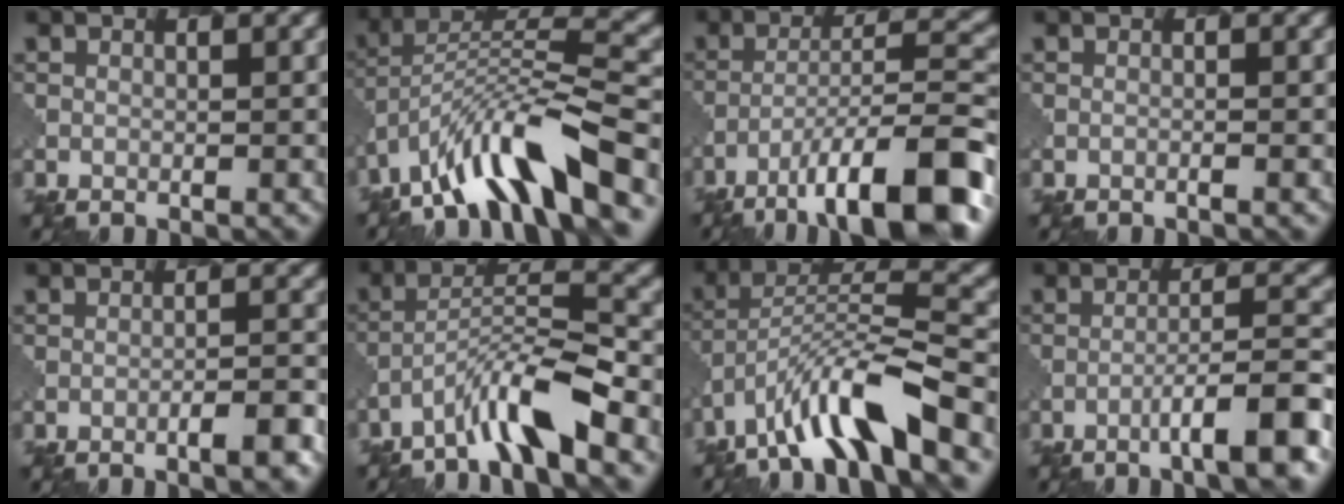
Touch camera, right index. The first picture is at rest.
{"total": 10.8, "force": [-6.7, 2.4, 8.1], "torque": [-0.131, 0.018, -0.120]}
{"total": 11.6, "force": [-7.5, 3.0, 8.4], "torque": [-0.133, 0.010, -0.125]}
{"total": 0.0}
{"total": 2.9, "force": [-1.6, 0.5, 2.4], "torque": [-0.028, 0.007, -0.030]}
{"total": 6.9, "force": [-4.8, 1.0, 4.9], "torque": [-0.086, 0.010, -0.089]}
{"total": 10.1, "force": [-6.4, 2.2, 7.5], "torque": [-0.127, 0.014, -0.117]}
{"total": 6.9, "force": [-3.9, 0.9, 5.6], "torque": [-0.075, 0.015, -0.063]}